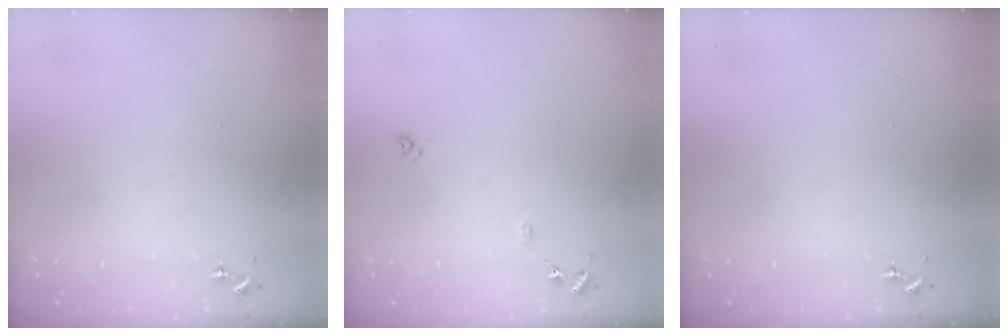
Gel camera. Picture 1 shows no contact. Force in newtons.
{"total": 8.3, "press": 8.3, "slide": 0.7}
{"total": 0.0}